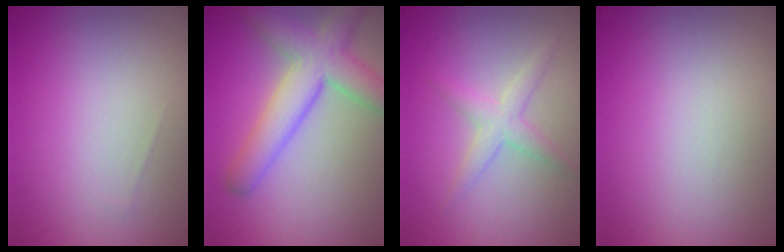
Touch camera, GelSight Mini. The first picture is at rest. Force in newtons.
{"total": 5.9, "press": 5.9, "slide": 0.3}
{"total": 2.0, "press": 2.0, "slide": 0.0}
{"total": 0.0}